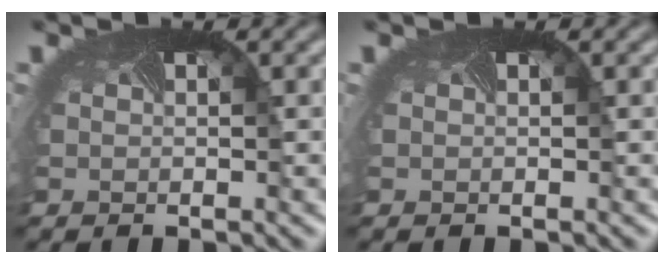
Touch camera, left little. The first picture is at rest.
{"total": 0.0}